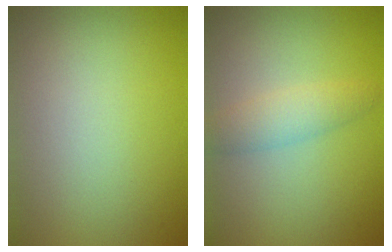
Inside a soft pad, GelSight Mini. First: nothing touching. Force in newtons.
{"total": 2.5, "press": 2.5, "slide": 0.1}